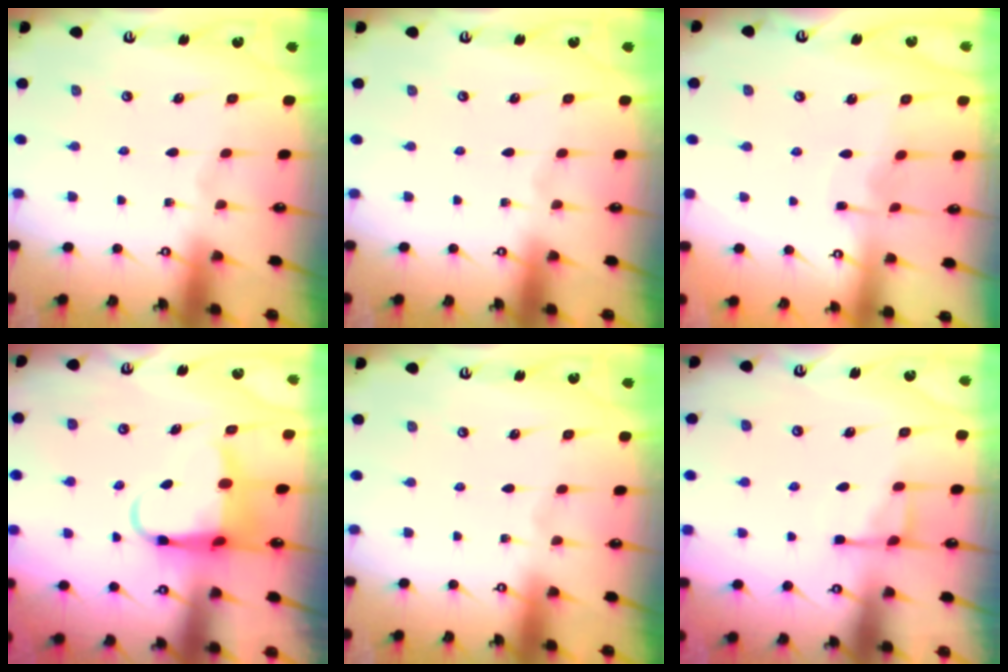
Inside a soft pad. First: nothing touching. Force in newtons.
{"total": 0.0}
{"total": 2.8, "press": 2.8, "slide": 0.4}
{"total": 6.6, "press": 6.4, "slide": 1.6}
{"total": 0.0}
{"total": 6.4, "press": 6.4, "slide": 0.6}